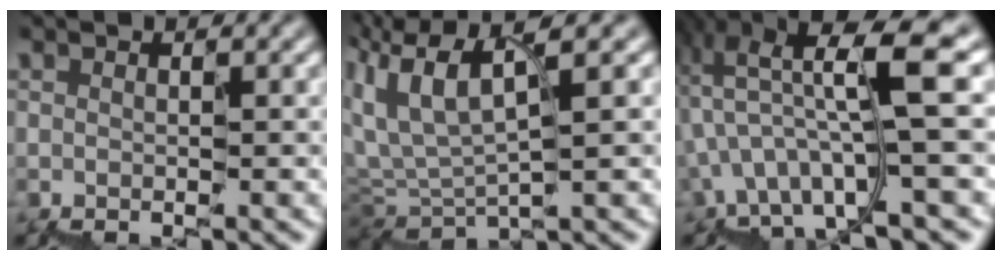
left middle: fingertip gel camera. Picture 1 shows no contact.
{"total": 5.0, "force": [2.6, 2.3, 3.7], "torque": [-0.100, 0.012, 0.050]}
{"total": 7.5, "force": [-1.2, 1.9, 7.1], "torque": [-0.134, 0.016, -0.028]}